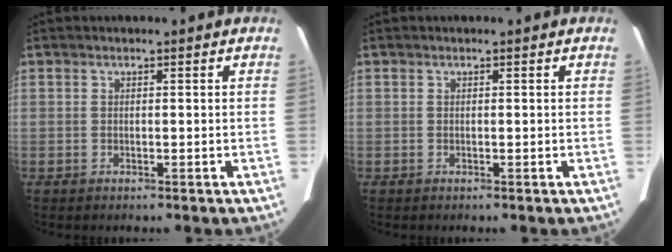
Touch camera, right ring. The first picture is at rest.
{"total": 0.0}